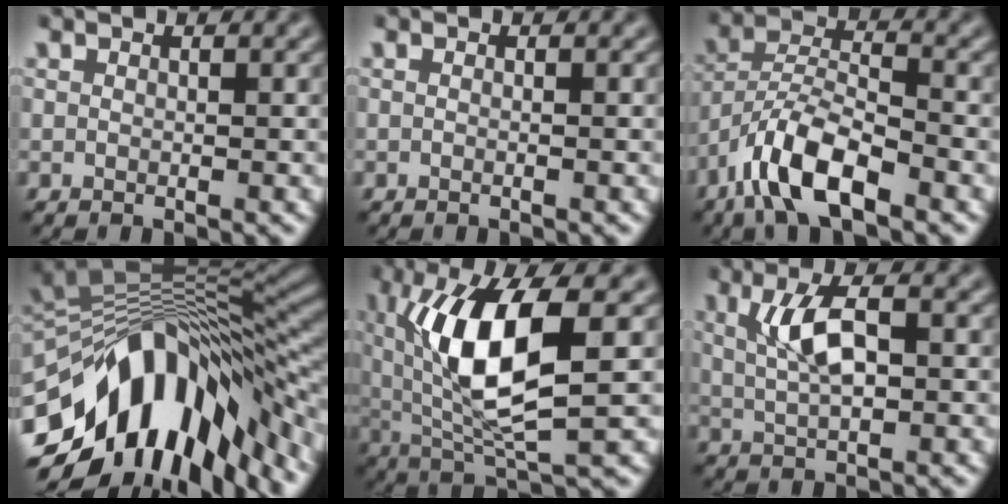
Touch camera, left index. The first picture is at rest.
{"total": 0.6, "force": [-0.5, -0.1, 0.3], "torque": [0.001, -0.005, -0.010]}
{"total": 7.2, "force": [-5.1, 1.8, 4.6], "torque": [-0.080, 0.009, -0.097]}
{"total": 14.4, "force": [-6.9, 6.9, 10.6], "torque": [-0.169, 0.005, -0.109]}
{"total": 9.2, "force": [1.2, 2.6, 8.8], "torque": [-0.159, -0.006, 0.034]}
{"total": 3.9, "force": [0.1, 1.2, 3.7], "torque": [-0.074, 0.008, 0.009]}